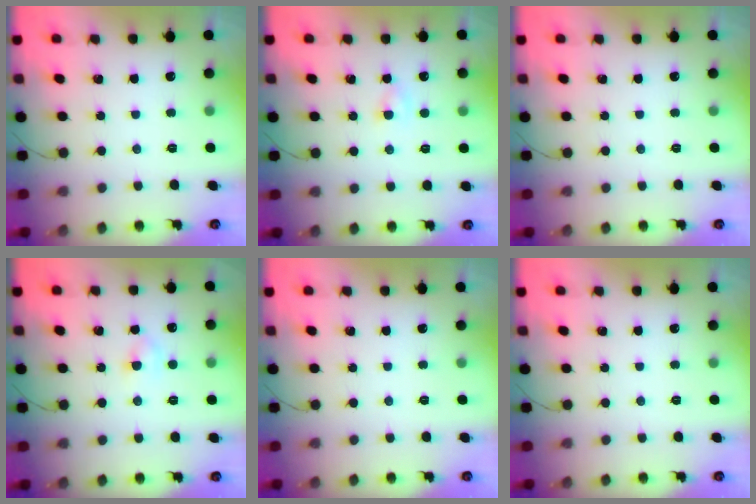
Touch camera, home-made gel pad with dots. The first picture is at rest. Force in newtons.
{"total": 1.0, "press": 0.8, "slide": 0.6}
{"total": 0.0}
{"total": 2.8, "press": 2.6, "slide": 1.0}
{"total": 0.0}
{"total": 0.0}